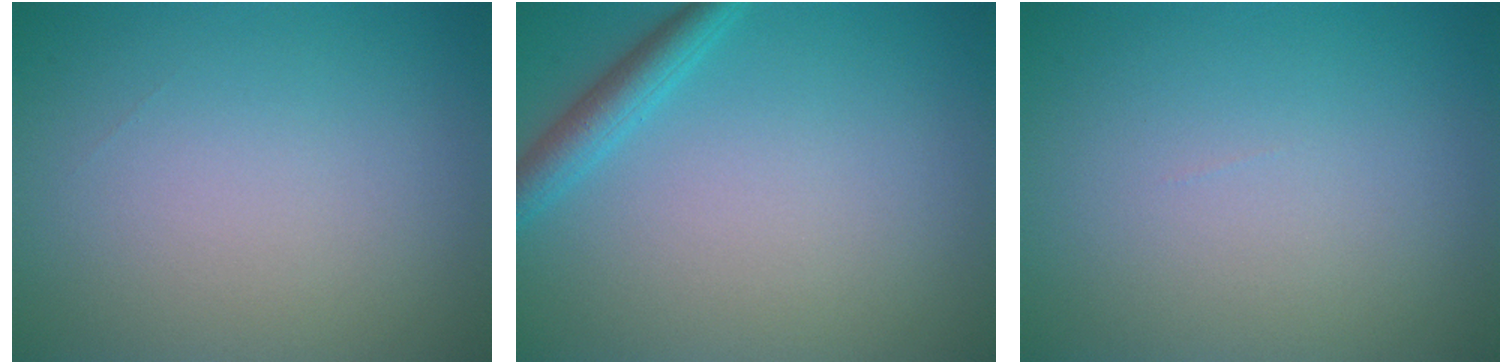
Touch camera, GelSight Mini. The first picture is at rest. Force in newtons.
{"total": 2.4, "press": 2.4, "slide": 0.1}
{"total": 0.0}